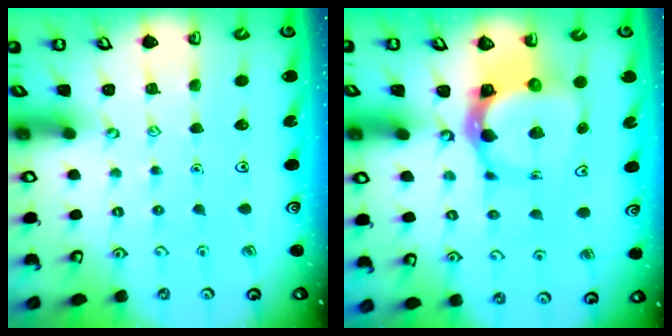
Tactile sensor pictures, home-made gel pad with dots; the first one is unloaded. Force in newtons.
{"total": 7.4, "press": 7.3, "slide": 1.1}